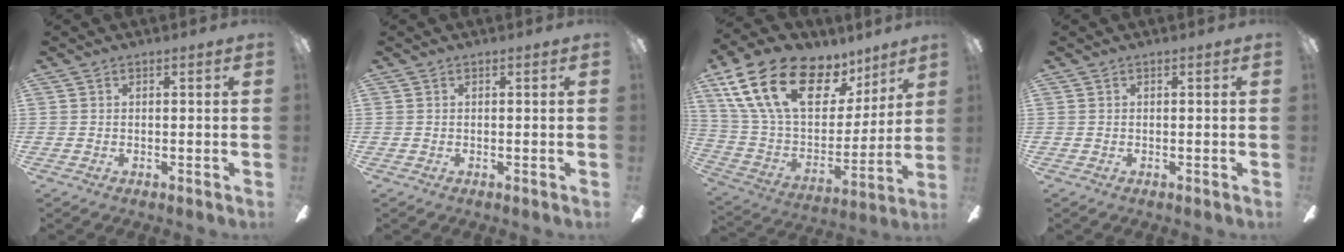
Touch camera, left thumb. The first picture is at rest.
{"total": 0.0}
{"total": 24.1, "force": [13.0, 13.6, 15.1], "torque": [-0.281, -0.057, 0.238]}
{"total": 0.0}